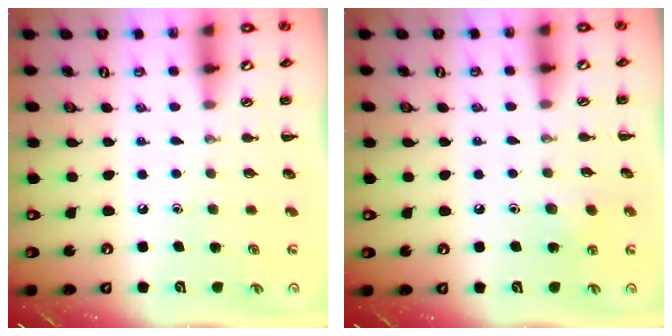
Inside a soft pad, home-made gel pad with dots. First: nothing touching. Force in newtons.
{"total": 6.7, "press": 6.5, "slide": 1.5}